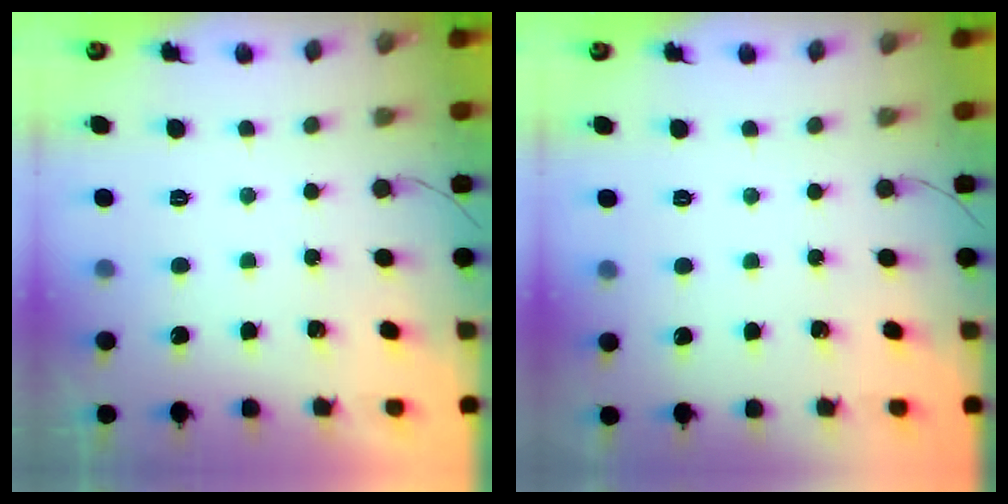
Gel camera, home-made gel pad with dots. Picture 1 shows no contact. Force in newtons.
{"total": 2.4, "press": 1.6, "slide": 1.8}